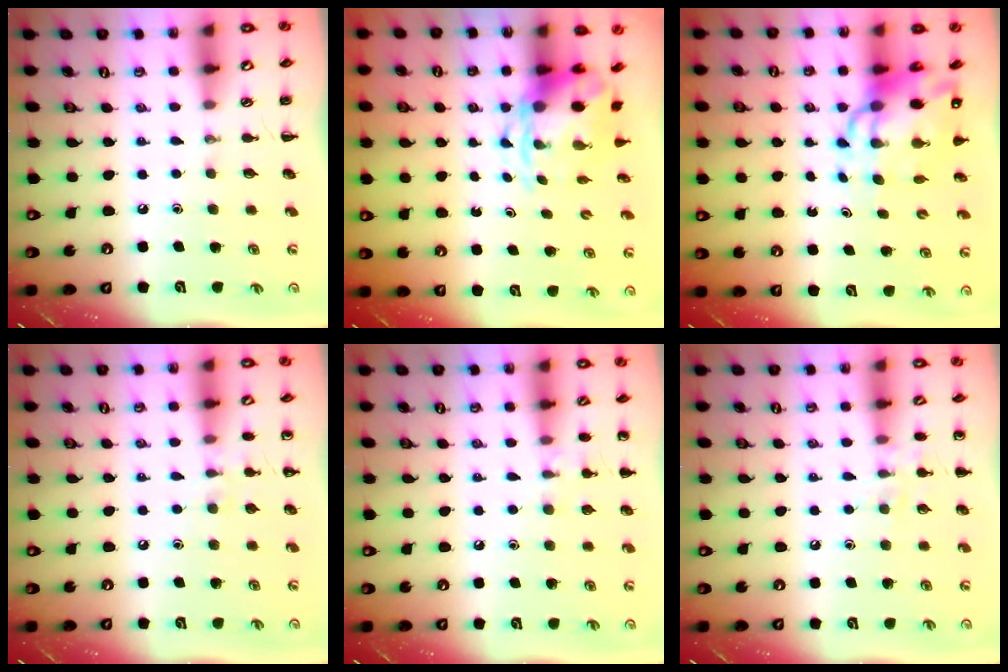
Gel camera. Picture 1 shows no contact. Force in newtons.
{"total": 4.7, "press": 4.6, "slide": 0.9}
{"total": 11.1, "press": 10.6, "slide": 3.2}
{"total": 5.0, "press": 4.7, "slide": 1.7}
{"total": 6.8, "press": 6.5, "slide": 2.1}
{"total": 7.4, "press": 7.1, "slide": 1.9}